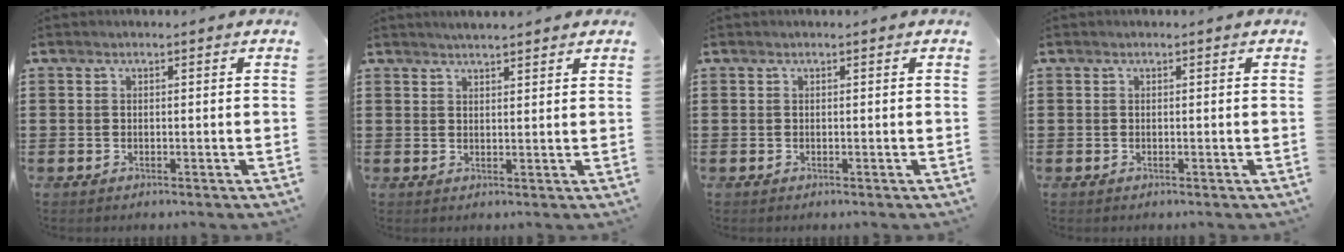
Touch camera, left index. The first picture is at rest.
{"total": 1.9, "force": [1.9, 0.0, 0.4], "torque": [-0.012, 0.001, 0.036]}
{"total": 0.0}
{"total": 0.0}